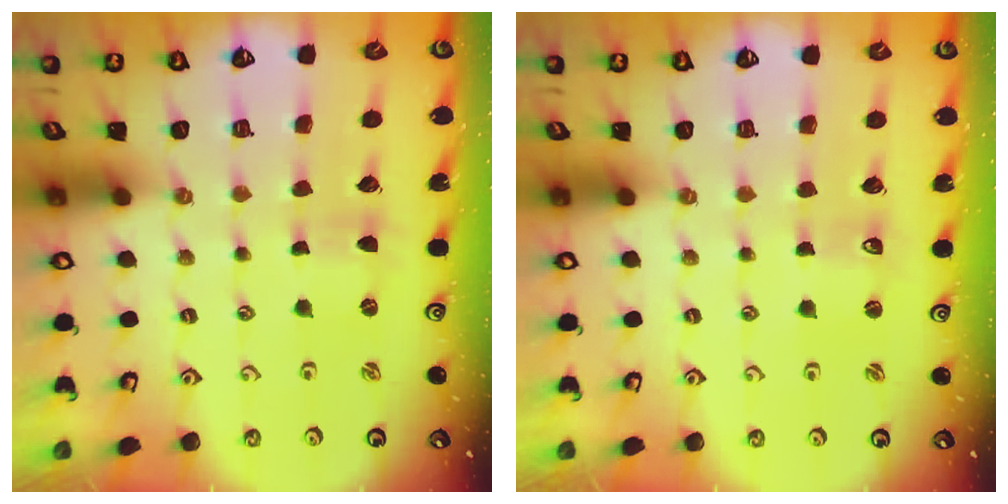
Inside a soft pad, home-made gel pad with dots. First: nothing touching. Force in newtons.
{"total": 0.0}